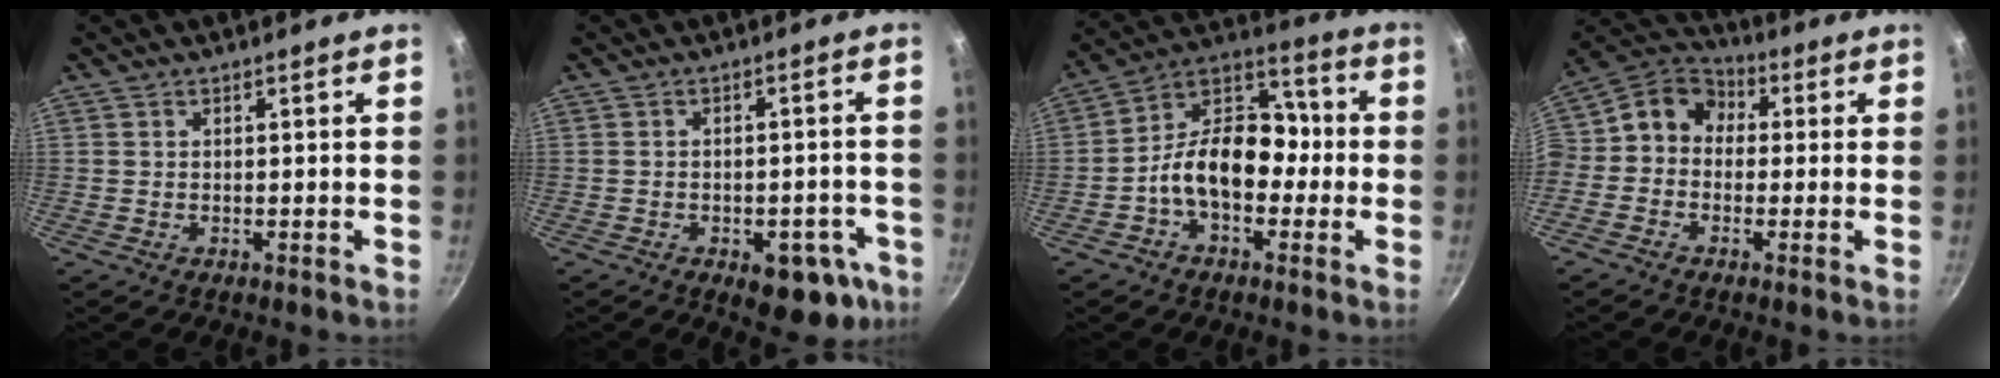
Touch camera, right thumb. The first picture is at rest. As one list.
[{"total": 10.8, "force": [-4.8, 5.9, 7.7], "torque": [-0.048, 0.021, -0.053]}, {"total": 14.8, "force": [-2.8, 10.1, 10.4], "torque": [-0.115, 0.057, -0.068]}, {"total": 12.1, "force": [0.4, 9.9, 6.9], "torque": [-0.124, 0.046, -0.020]}]